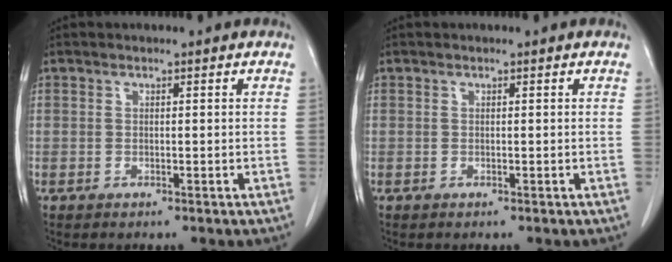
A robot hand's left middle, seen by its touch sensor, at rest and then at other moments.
{"total": 0.0}